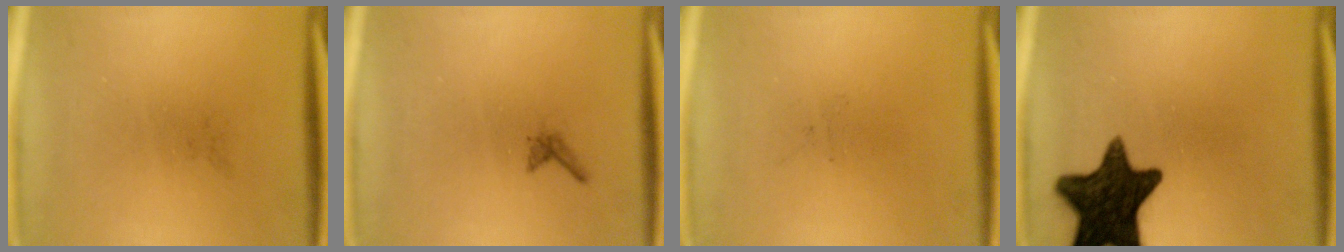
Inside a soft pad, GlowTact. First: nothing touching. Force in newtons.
{"total": 0.6}
{"total": 0.0}
{"total": 15.2}